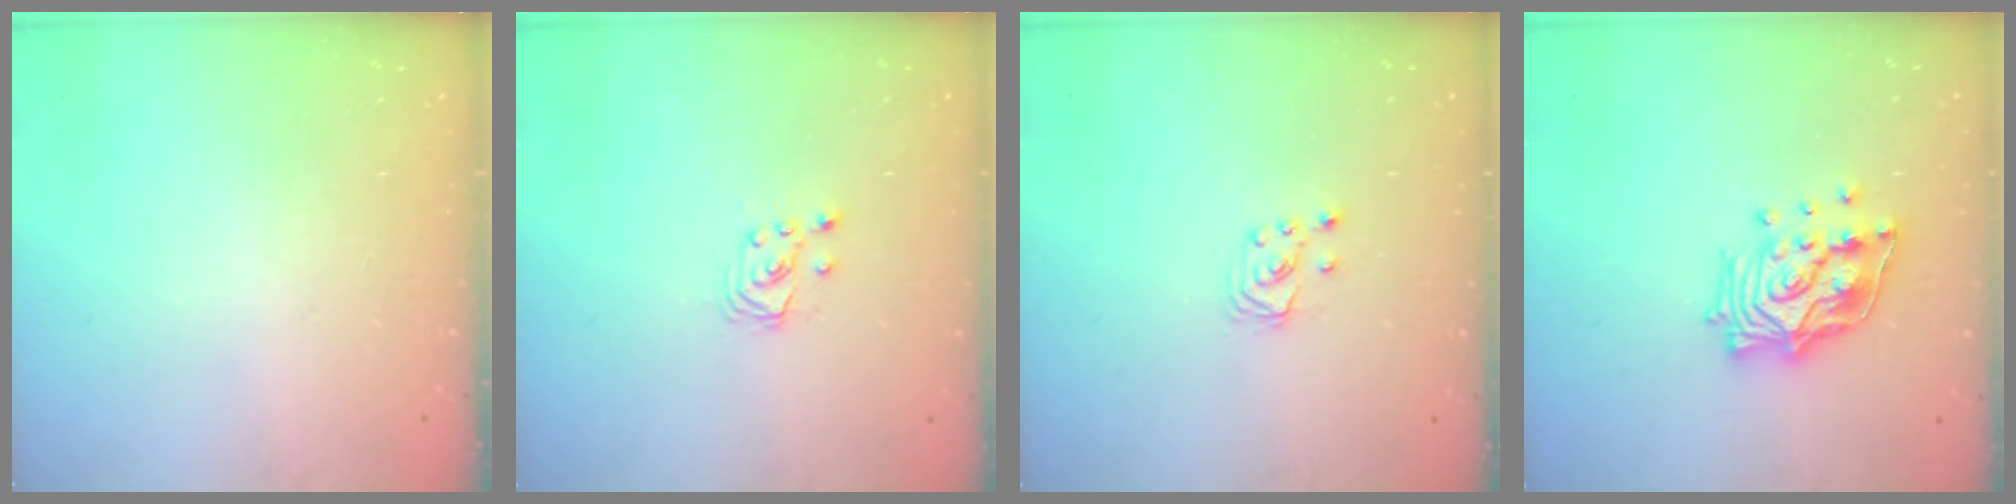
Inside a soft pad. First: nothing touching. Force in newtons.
{"total": 2.6, "press": 2.6, "slide": 0.3}
{"total": 2.7, "press": 2.7, "slide": 0.3}
{"total": 15.8, "press": 15.7, "slide": 1.6}